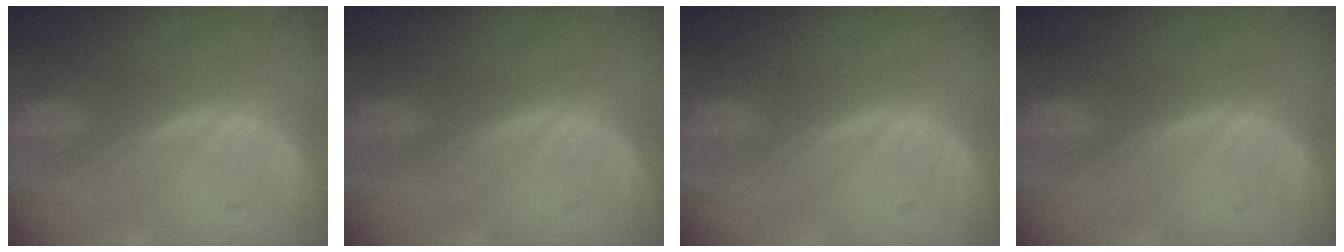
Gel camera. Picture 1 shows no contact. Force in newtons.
{"total": 0.0}
{"total": 0.0}
{"total": 0.0}